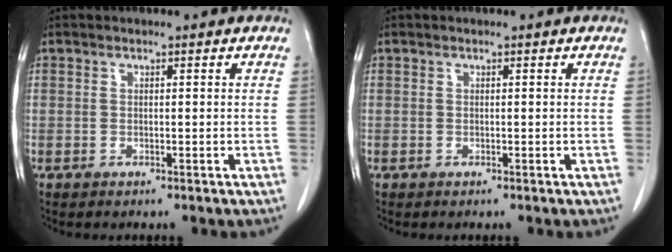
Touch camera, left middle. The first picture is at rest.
{"total": 0.0}